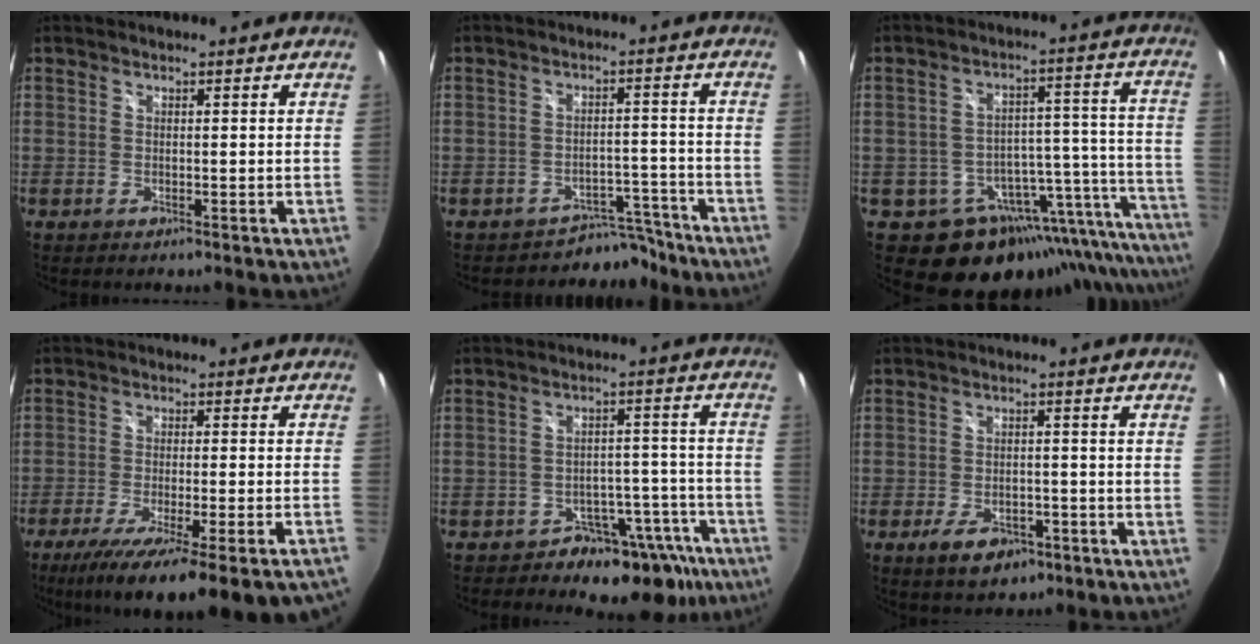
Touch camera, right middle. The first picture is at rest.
{"total": 5.8, "force": [-5.0, 2.8, -0.5], "torque": [0.018, 0.029, -0.071]}
{"total": 20.8, "force": [-14.4, 10.8, 10.5], "torque": [-0.127, 0.017, -0.184]}
{"total": 17.8, "force": [-12.9, 0.8, 12.3], "torque": [-0.209, -0.071, -0.193]}
{"total": 11.9, "force": [-8.6, 7.2, 3.9], "torque": [-0.032, 0.039, -0.097]}
{"total": 6.6, "force": [-3.7, 3.7, 3.9], "torque": [-0.088, -0.006, -0.056]}